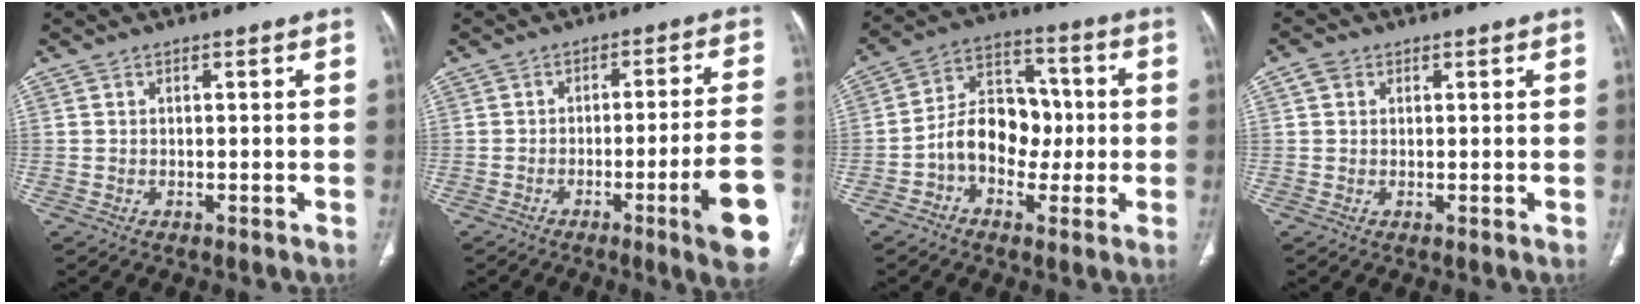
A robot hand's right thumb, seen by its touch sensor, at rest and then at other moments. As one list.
[{"total": 13.1, "force": [-5.1, 0.5, 12.1], "torque": [-0.156, 0.015, -0.070]}, {"total": 11.9, "force": [-1.8, 8.7, 7.9], "torque": [-0.095, 0.042, -0.041]}, {"total": 2.1, "force": [0.8, 1.8, 0.9], "torque": [-0.011, 0.003, 0.011]}]